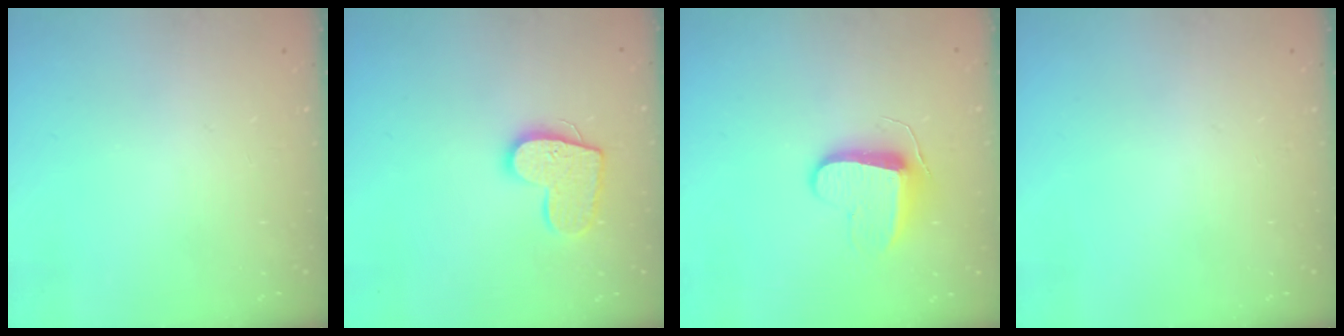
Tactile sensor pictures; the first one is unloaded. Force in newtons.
{"total": 13.0, "press": 13.0, "slide": 0.9}
{"total": 9.5, "press": 9.5, "slide": 0.2}
{"total": 0.0}